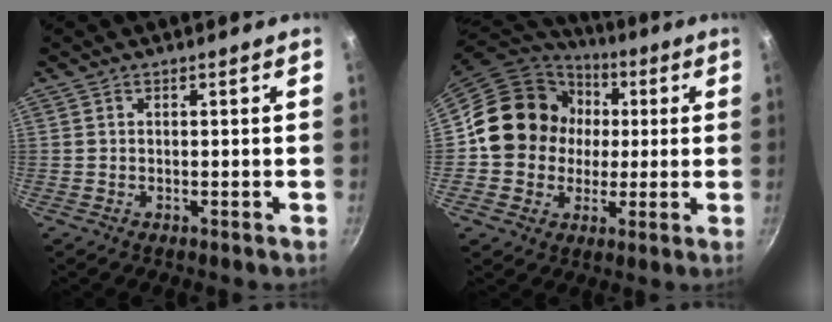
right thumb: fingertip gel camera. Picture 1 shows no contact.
{"total": 16.2, "force": [1.5, 14.7, 6.8], "torque": [-0.089, 0.019, 0.018]}